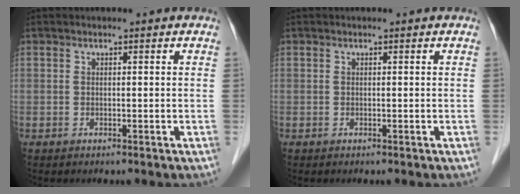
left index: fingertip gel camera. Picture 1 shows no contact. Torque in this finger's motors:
{"motor_torque": [0.00, 0.00, 0.00, 0.00]}